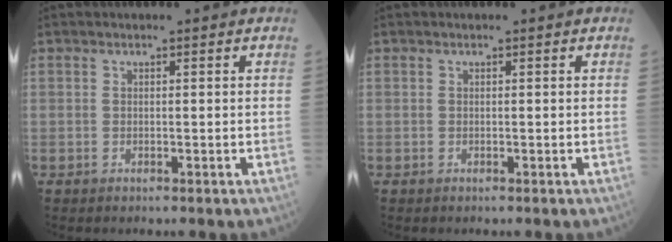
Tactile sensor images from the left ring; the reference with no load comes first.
{"total": 0.0}